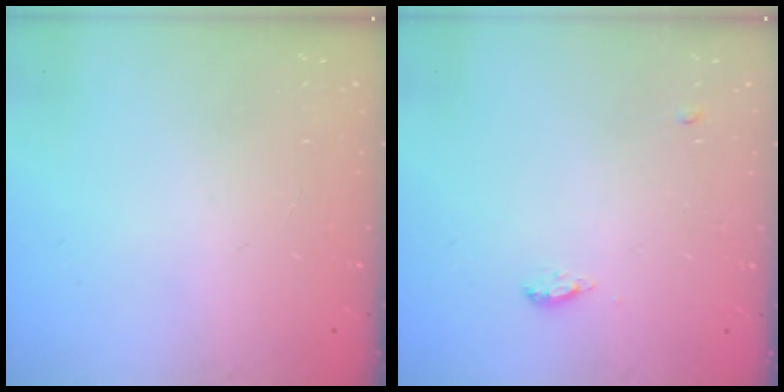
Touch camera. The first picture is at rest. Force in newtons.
{"total": 8.1, "press": 5.6, "slide": 5.8}